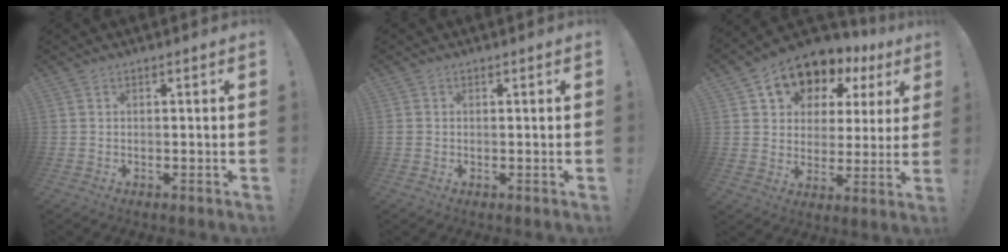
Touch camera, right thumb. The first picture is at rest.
{"total": 1.2, "force": [0.2, 1.1, 0.3], "torque": [-0.006, 0.003, 0.004]}
{"total": 10.8, "force": [7.0, 7.3, 3.7], "torque": [-0.056, -0.056, 0.127]}